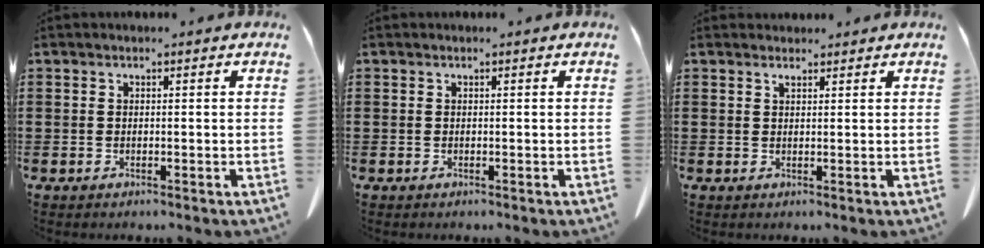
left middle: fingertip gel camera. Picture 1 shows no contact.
{"total": 0.0}
{"total": 1.1, "force": [1.0, 0.2, 0.4], "torque": [-0.010, 0.001, 0.019]}